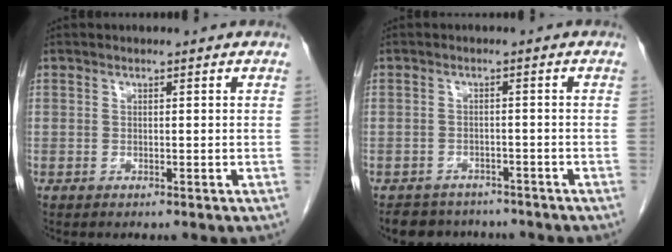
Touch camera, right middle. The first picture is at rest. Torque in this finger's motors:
{"motor_torque": [0.09, -0.09, -0.05, 0.00]}